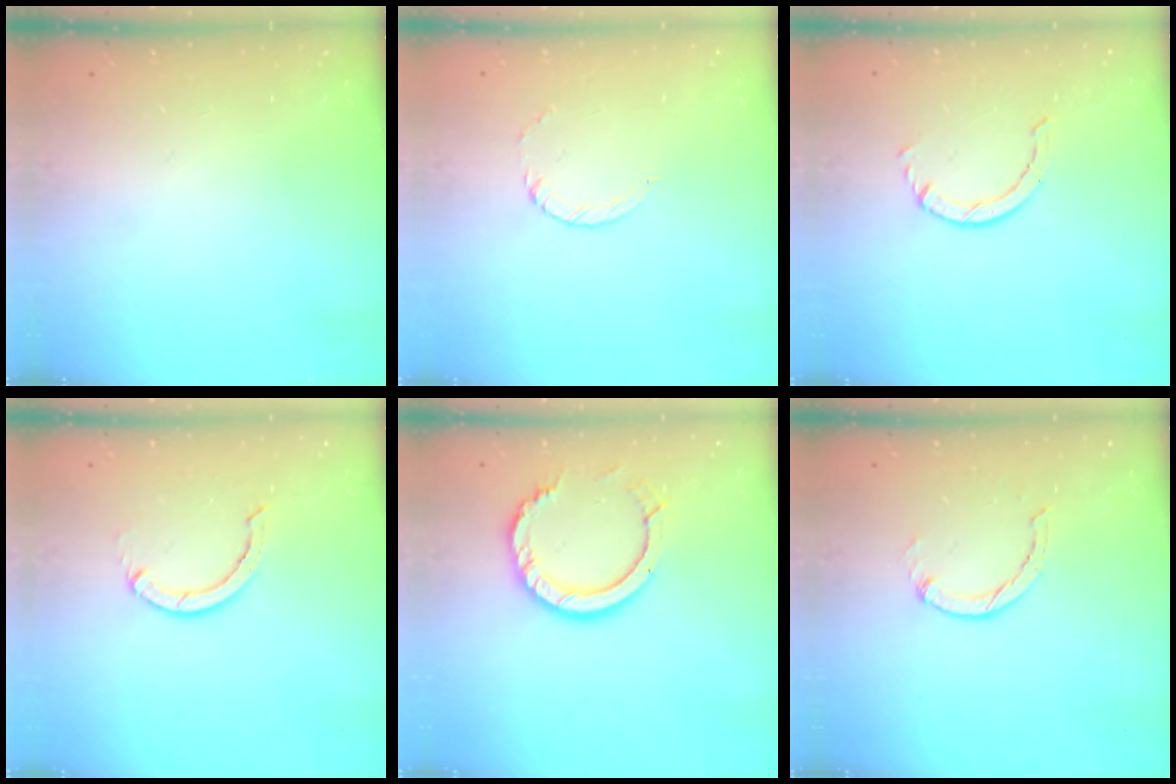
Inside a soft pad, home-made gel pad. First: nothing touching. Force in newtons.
{"total": 2.4, "press": 2.4, "slide": 0.3}
{"total": 0.8, "press": 0.7, "slide": 0.1}
{"total": 3.4, "press": 3.4, "slide": 0.3}
{"total": 10.1, "press": 10.1, "slide": 0.9}
{"total": 1.0, "press": 0.9, "slide": 0.3}